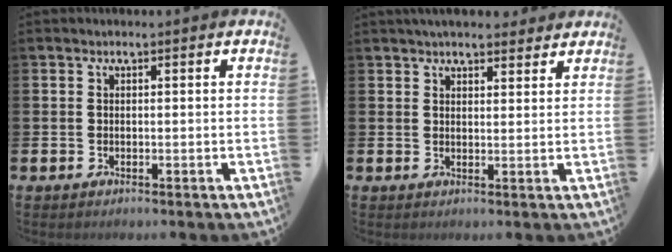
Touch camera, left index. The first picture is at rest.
{"total": 3.7, "force": [3.6, 0.8, 0.6], "torque": [-0.007, -0.015, 0.065]}